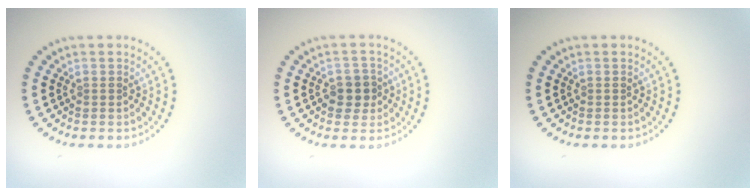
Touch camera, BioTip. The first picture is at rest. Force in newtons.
{"total": 2.3, "press": 2.1, "slide": 0.8}
{"total": 0.0}